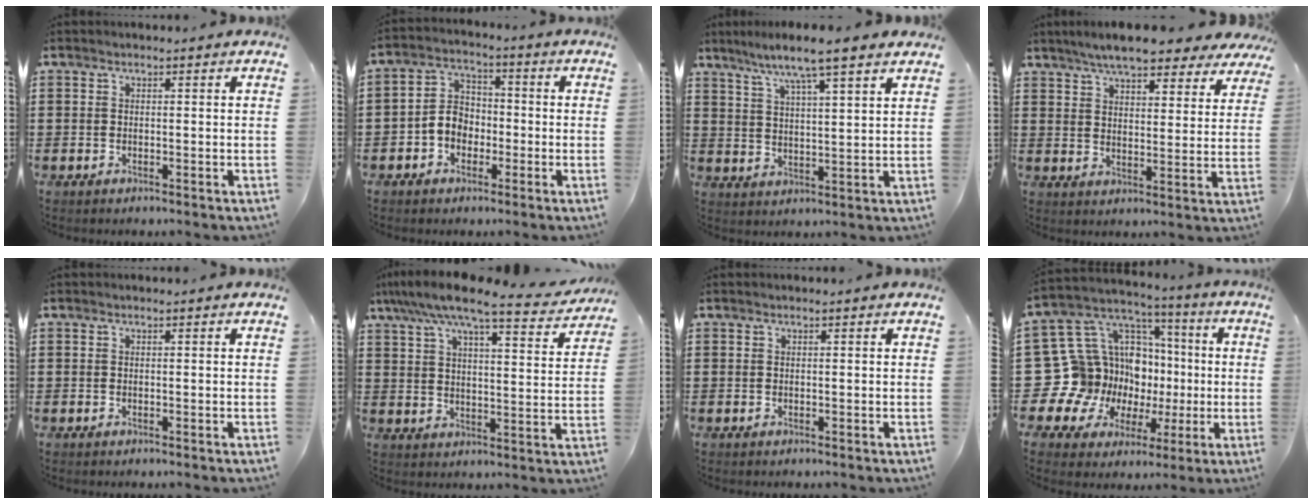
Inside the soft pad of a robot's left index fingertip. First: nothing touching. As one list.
[{"total": 5.0, "force": [-2.3, 3.9, 2.2], "torque": [-0.062, 0.011, -0.052]}, {"total": 6.7, "force": [5.4, -0.4, 3.9], "torque": [-0.093, -0.021, 0.090]}, {"total": 6.9, "force": [6.2, 0.8, 2.7], "torque": [-0.070, -0.020, 0.111]}, {"total": 0.0}, {"total": 8.6, "force": [7.3, 0.7, 4.5], "torque": [-0.116, -0.032, 0.124]}, {"total": 0.0}, {"total": 17.5, "force": [-1.6, 16.1, 6.6], "torque": [-0.175, -0.030, 0.012]}]